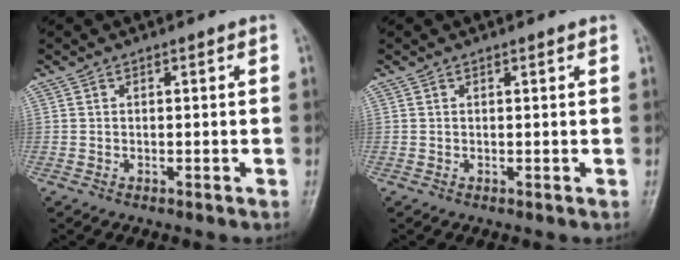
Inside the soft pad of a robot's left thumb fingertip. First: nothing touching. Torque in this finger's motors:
{"motor_torque": [-0.14, -0.05, -0.51, -0.06, 0.00]}